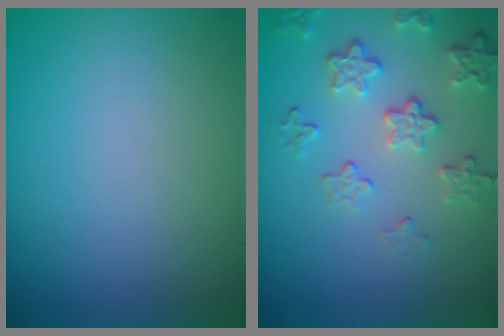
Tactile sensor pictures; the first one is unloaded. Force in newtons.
{"total": 4.1, "press": 3.2, "slide": 2.7}